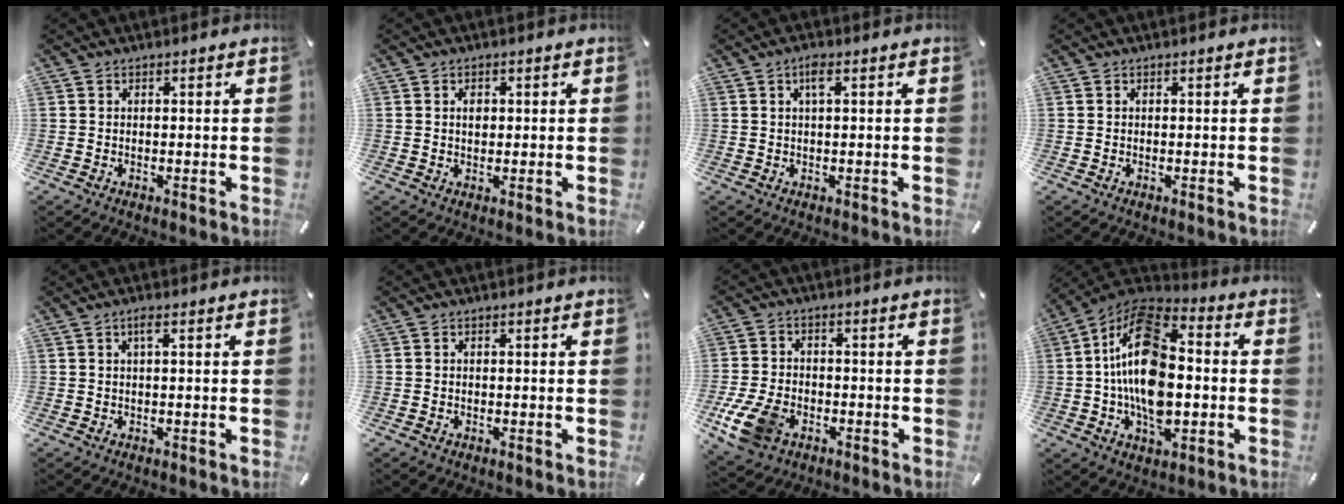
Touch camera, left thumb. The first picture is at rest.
{"total": 2.1, "force": [0.4, 1.5, 1.4], "torque": [-0.015, -0.002, 0.003]}
{"total": 2.8, "force": [0.8, 0.7, 2.5], "torque": [-0.053, 0.006, 0.012]}
{"total": 0.0}
{"total": 2.2, "force": [0.4, 0.3, 2.1], "torque": [-0.042, 0.003, 0.006]}
{"total": 0.6, "force": [-0.2, 0.5, 0.3], "torque": [-0.005, 0.002, -0.005]}
{"total": 10.5, "force": [-4.5, 7.2, 6.3], "torque": [-0.143, 0.014, -0.079]}
{"total": 19.2, "force": [-1.3, 11.5, 15.3], "torque": [-0.318, 0.007, -0.026]}